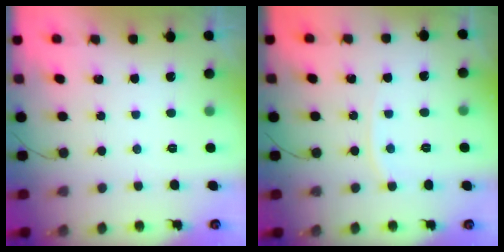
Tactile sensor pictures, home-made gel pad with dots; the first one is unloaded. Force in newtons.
{"total": 3.6, "press": 3.6, "slide": 0.3}